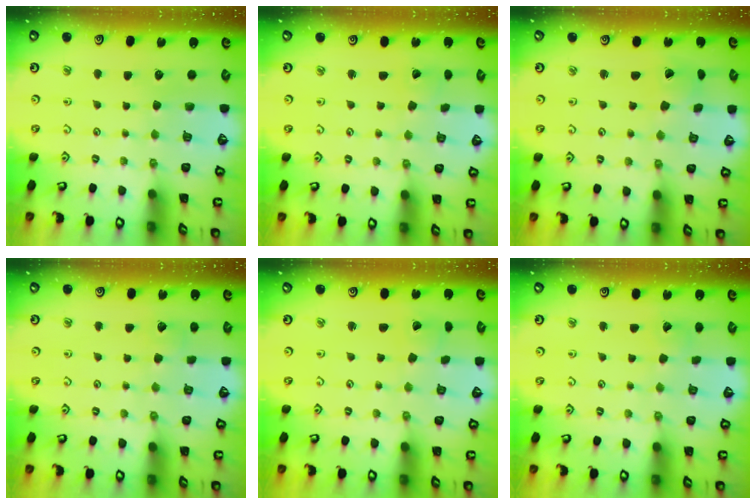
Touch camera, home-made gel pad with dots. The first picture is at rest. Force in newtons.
{"total": 1.5, "press": 1.5, "slide": 0.2}
{"total": 2.2, "press": 2.2, "slide": 0.3}
{"total": 2.9, "press": 2.9, "slide": 0.3}
{"total": 2.0, "press": 2.0, "slide": 0.2}
{"total": 2.7, "press": 2.7, "slide": 0.3}